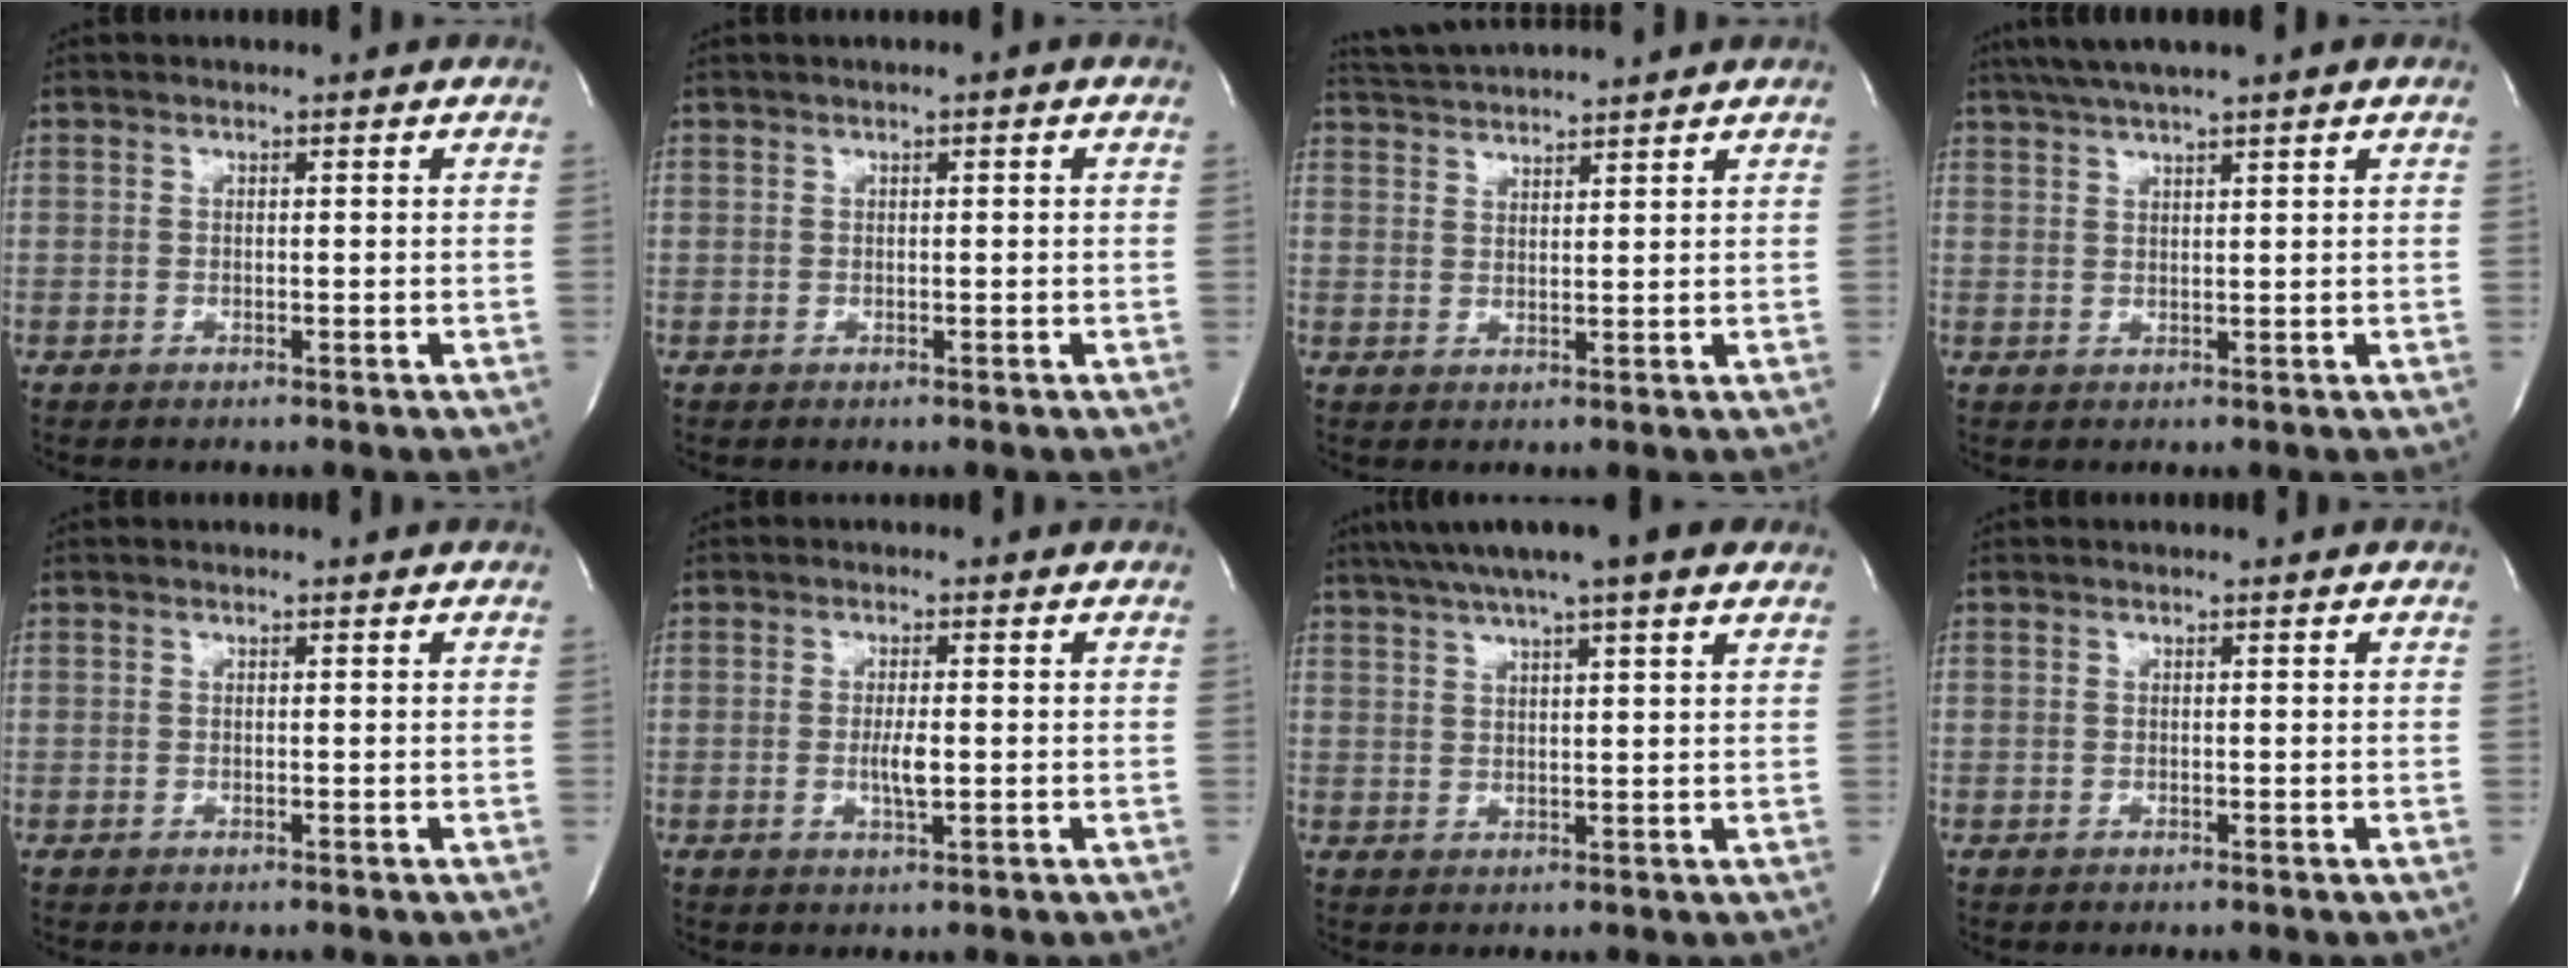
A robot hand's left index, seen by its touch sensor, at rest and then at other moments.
{"total": 0.7, "force": [0.2, 0.1, 0.7], "torque": [-0.012, 0.001, -0.001]}
{"total": 6.0, "force": [5.7, -1.2, 1.3], "torque": [-0.031, 0.017, 0.101]}
{"total": 6.5, "force": [4.9, -0.6, 4.2], "torque": [-0.078, 0.029, 0.083]}
{"total": 0.0}
{"total": 2.8, "force": [-0.5, 0.5, 2.8], "torque": [-0.052, -0.007, -0.009]}
{"total": 14.2, "force": [10.7, 1.5, 9.1], "torque": [-0.156, 0.041, 0.147]}
{"total": 0.0}